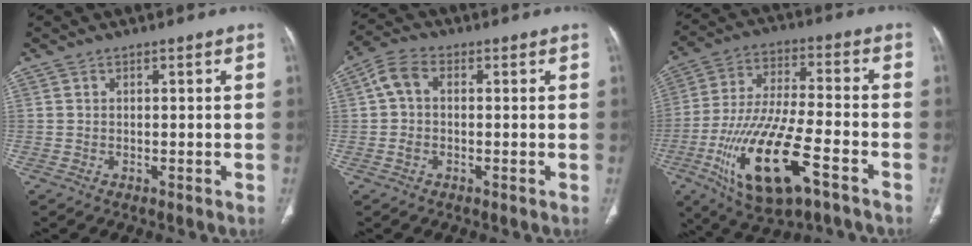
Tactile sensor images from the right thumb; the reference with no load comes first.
{"total": 5.1, "force": [0.5, 3.3, 3.9], "torque": [-0.077, 0.014, 0.000]}
{"total": 20.4, "force": [-8.8, 6.8, 17.1], "torque": [-0.347, 0.022, -0.149]}